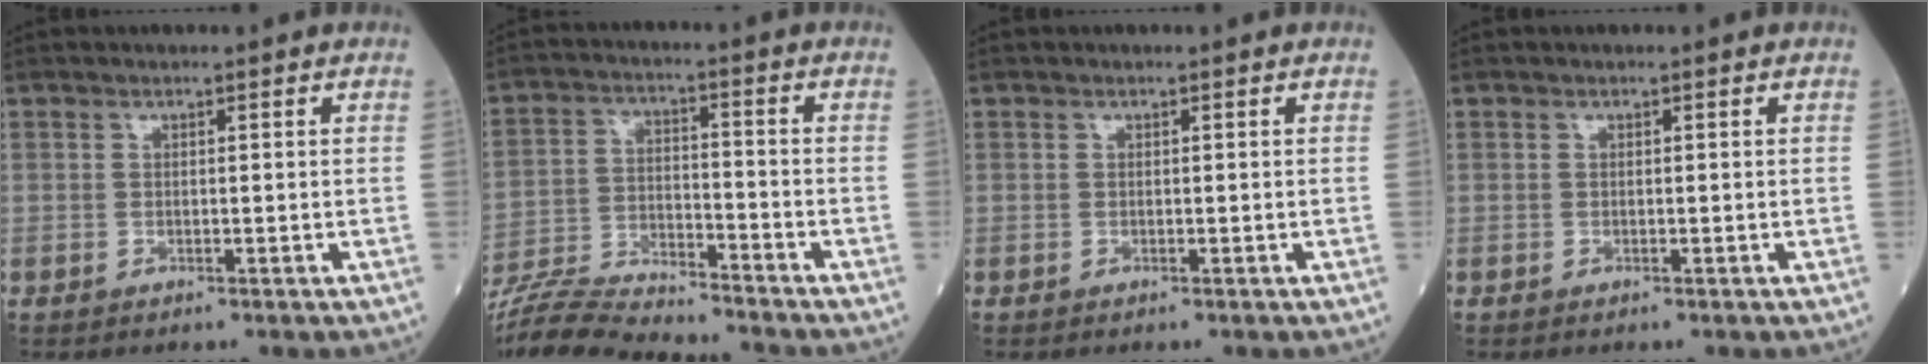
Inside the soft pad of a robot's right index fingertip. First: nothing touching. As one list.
[{"total": 13.5, "force": [-12.8, 0.3, 4.2], "torque": [-0.074, -0.008, -0.226]}, {"total": 0.0}, {"total": 0.0}]